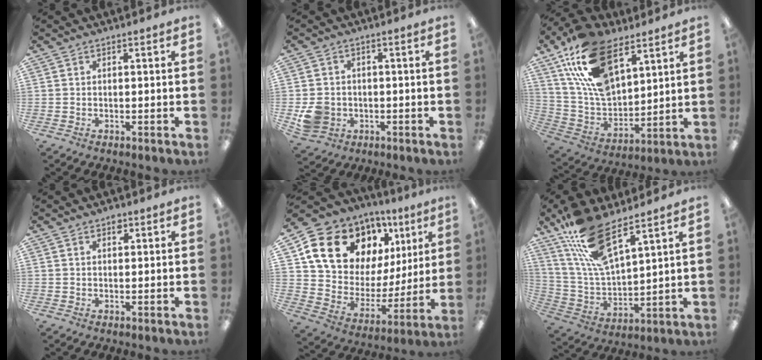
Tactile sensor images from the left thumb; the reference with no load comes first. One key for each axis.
{"total": 6.1, "fx": -1.5, "fy": 5.4, "fz": 2.4, "tx": -0.038, "ty": 0.009, "tz": -0.025}
{"total": 21.5, "fx": 12.1, "fy": 11.6, "fz": 13.4, "tx": -0.277, "ty": -0.049, "tz": 0.220}
{"total": 1.9, "fx": 1.2, "fy": 1.1, "fz": 1.1, "tx": -0.007, "ty": -0.003, "tz": 0.018}
{"total": 18.5, "fx": 11.6, "fy": 12.1, "fz": 7.8, "tx": -0.147, "ty": -0.064, "tz": 0.220}
{"total": 15.8, "fx": 11.1, "fy": 5.0, "fz": 10.1, "tx": -0.221, "ty": -0.049, "tz": 0.199}